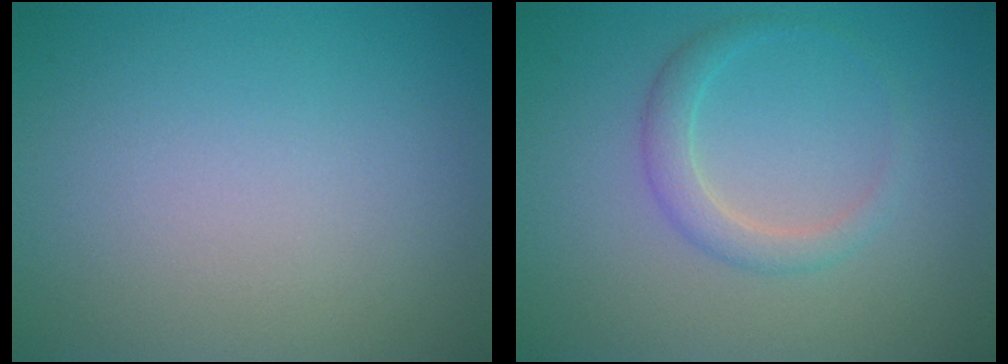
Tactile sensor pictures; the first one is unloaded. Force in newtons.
{"total": 2.1, "press": 2.1, "slide": 0.1}